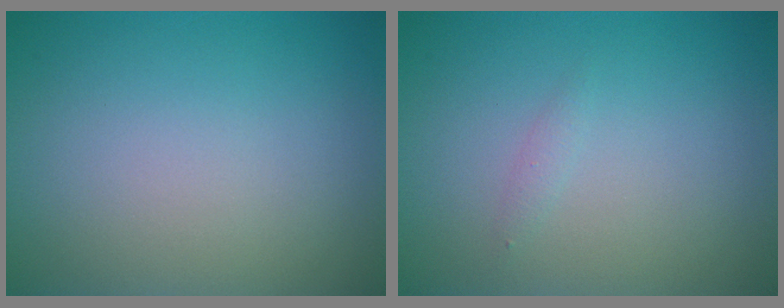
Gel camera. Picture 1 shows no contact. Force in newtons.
{"total": 0.6, "press": 0.6, "slide": 0.0}